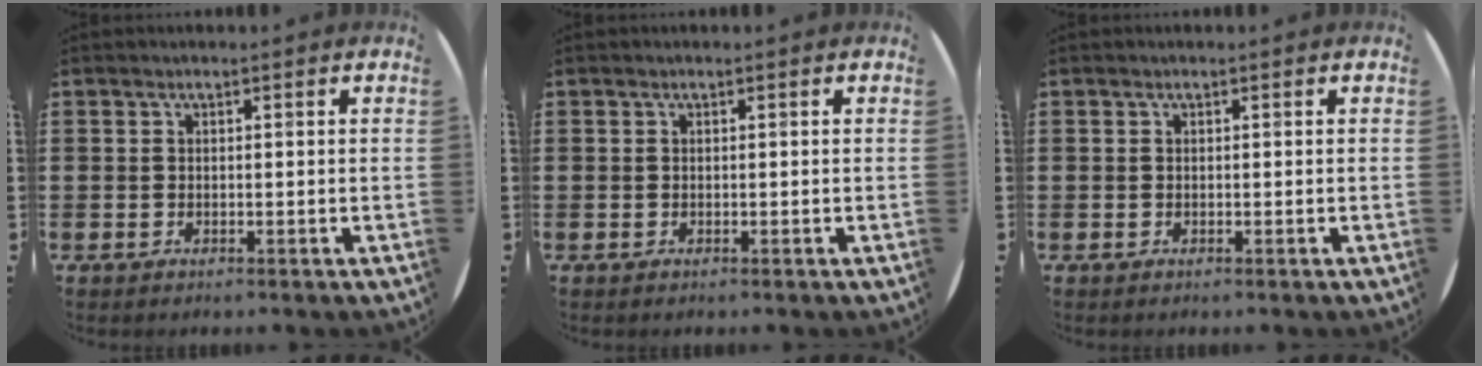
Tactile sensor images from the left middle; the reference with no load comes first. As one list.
[{"total": 0.0}, {"total": 0.0}]